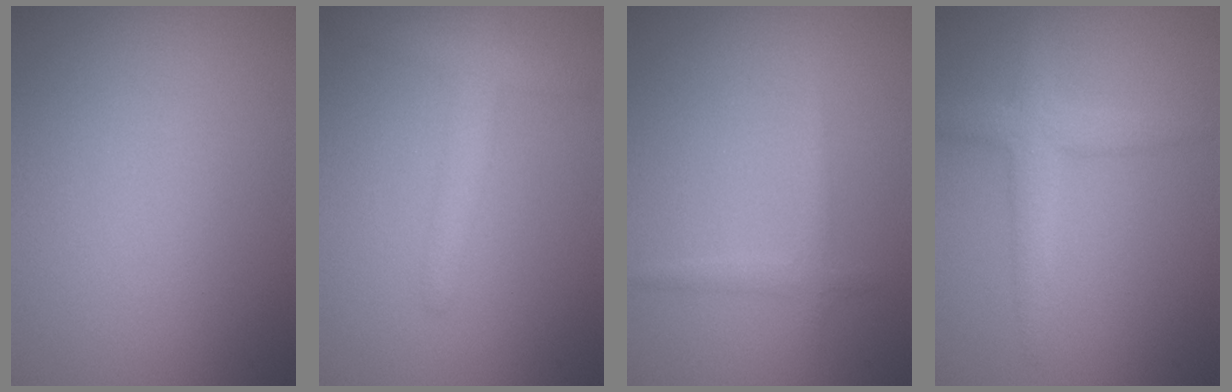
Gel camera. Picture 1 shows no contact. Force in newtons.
{"total": 2.6, "press": 2.6, "slide": 0.1}
{"total": 1.4, "press": 1.4, "slide": 0.1}
{"total": 2.9, "press": 2.9, "slide": 0.2}